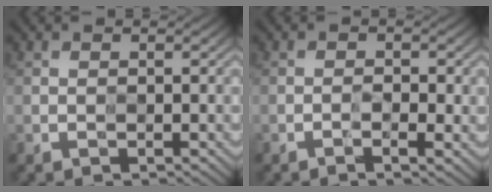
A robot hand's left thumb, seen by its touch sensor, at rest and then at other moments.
{"total": 1.2, "force": [-0.6, 0.0, 1.0], "torque": [-0.021, -0.002, -0.012]}